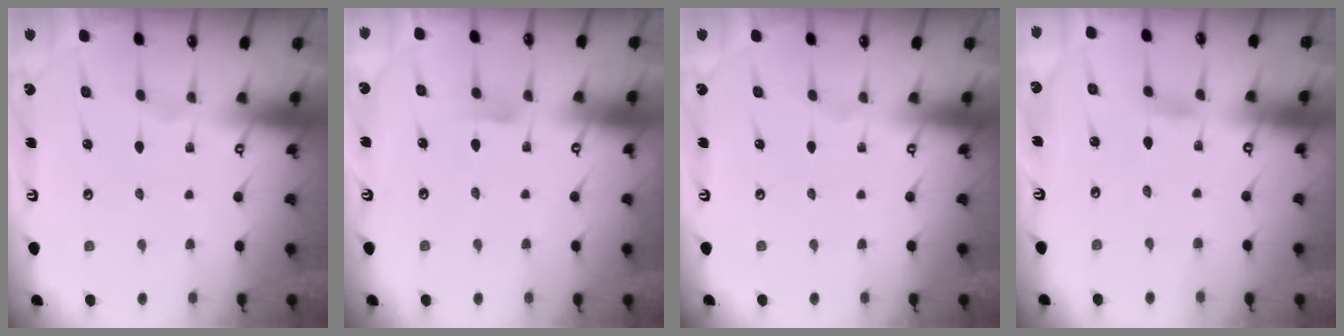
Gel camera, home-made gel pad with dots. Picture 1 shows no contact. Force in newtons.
{"total": 3.9, "press": 3.8, "slide": 0.4}
{"total": 0.0}
{"total": 1.2, "press": 1.1, "slide": 0.2}